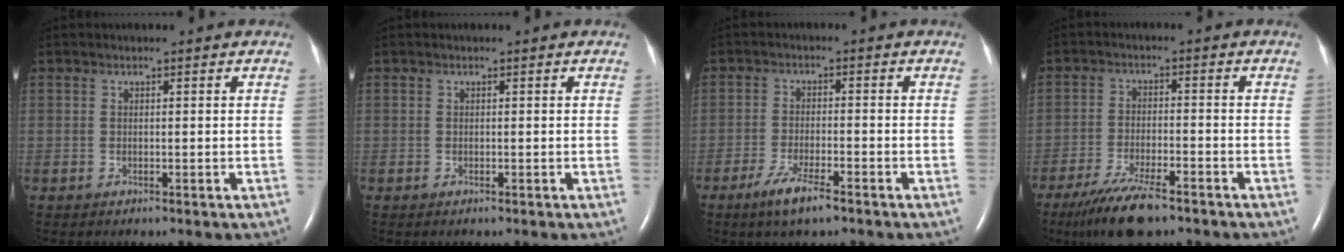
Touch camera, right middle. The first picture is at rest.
{"total": 0.0}
{"total": 5.4, "force": [-3.6, 0.7, 4.0], "torque": [-0.085, -0.009, -0.065]}
{"total": 9.3, "force": [-6.9, 1.8, 6.0], "torque": [-0.112, -0.021, -0.118]}